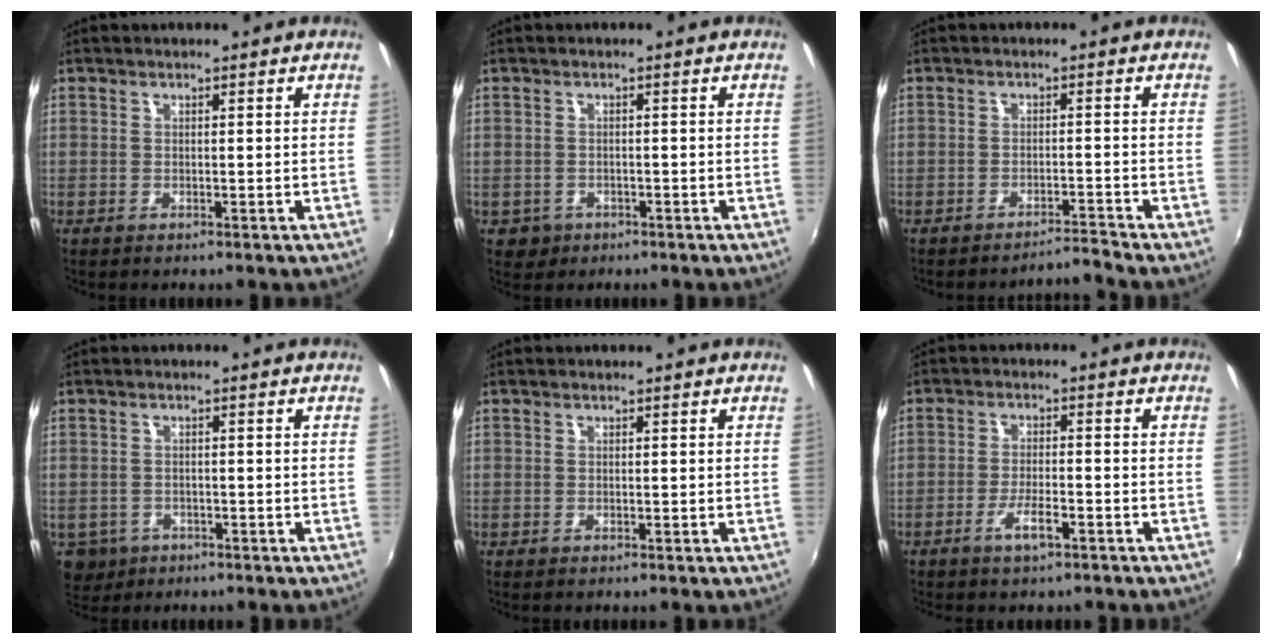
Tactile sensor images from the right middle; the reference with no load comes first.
{"total": 3.4, "force": [-1.3, 3.0, 1.0], "torque": [-0.029, -0.003, -0.013]}
{"total": 3.1, "force": [-2.7, -1.3, -0.6], "torque": [0.005, 0.004, -0.044]}
{"total": 5.4, "force": [-2.4, 4.5, 1.8], "torque": [-0.045, -0.008, -0.031]}
{"total": 0.0}
{"total": 4.3, "force": [-2.9, 1.0, 3.1], "torque": [-0.069, -0.004, -0.051]}